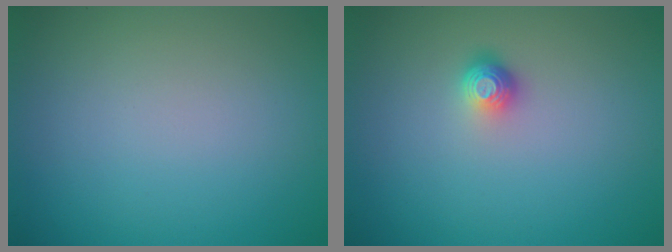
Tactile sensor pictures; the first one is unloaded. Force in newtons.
{"total": 1.6, "press": 1.2, "slide": 1.1}